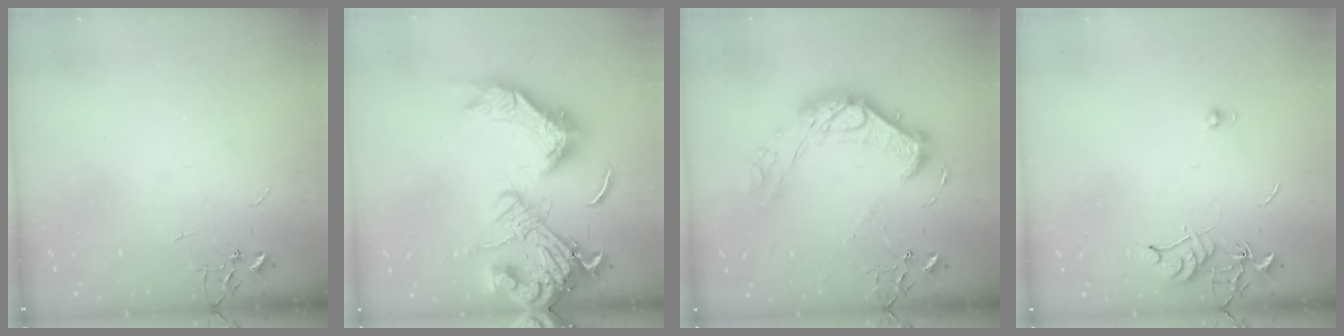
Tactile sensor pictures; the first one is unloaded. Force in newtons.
{"total": 25.4, "press": 25.1, "slide": 3.8}
{"total": 17.2, "press": 17.2, "slide": 1.3}
{"total": 7.8, "press": 7.8, "slide": 0.7}